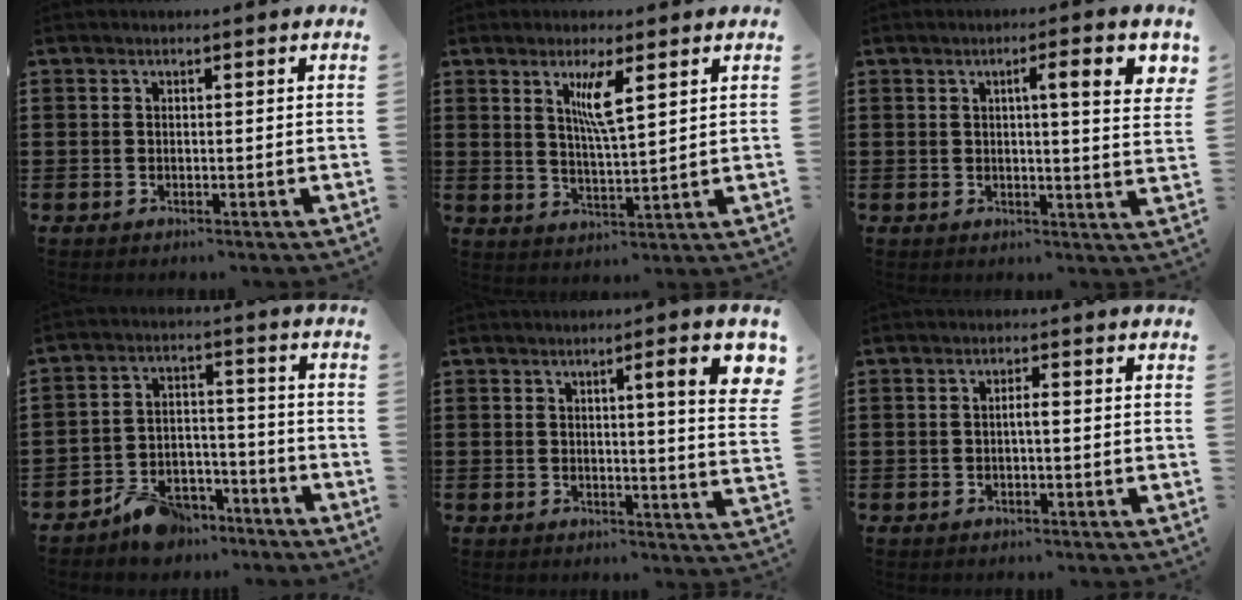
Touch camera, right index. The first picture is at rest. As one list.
[{"total": 5.5, "force": [2.5, 1.0, 4.8], "torque": [-0.095, -0.001, 0.039]}, {"total": 6.6, "force": [2.2, 0.8, 6.2], "torque": [-0.106, -0.001, 0.029]}, {"total": 7.0, "force": [-5.9, 3.2, 1.8], "torque": [-0.032, 0.030, -0.112]}, {"total": 7.7, "force": [2.9, 0.4, 7.1], "torque": [-0.113, -0.003, 0.039]}, {"total": 1.5, "force": [-0.3, 0.3, 1.4], "torque": [-0.027, 0.003, -0.006]}]